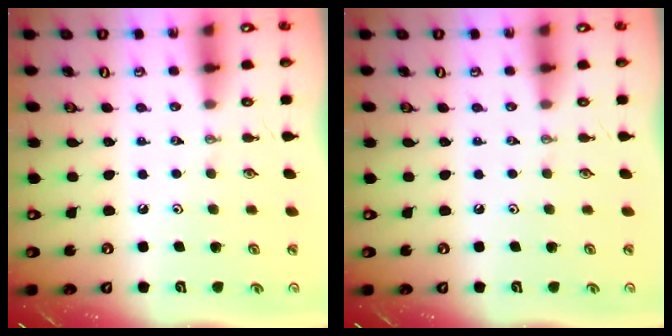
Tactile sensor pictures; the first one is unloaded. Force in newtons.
{"total": 0.0}